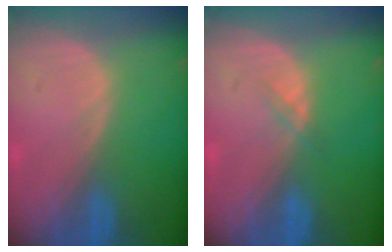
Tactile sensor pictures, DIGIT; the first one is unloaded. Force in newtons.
{"total": 1.0, "press": 1.0, "slide": 0.2}